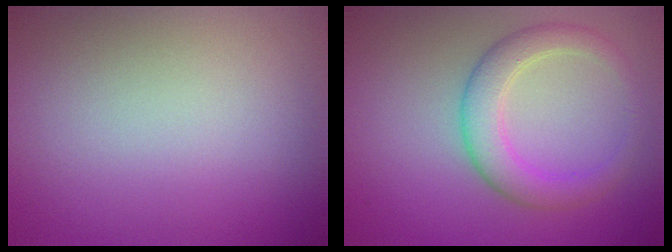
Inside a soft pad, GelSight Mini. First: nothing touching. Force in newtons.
{"total": 3.7, "press": 3.7, "slide": 0.0}